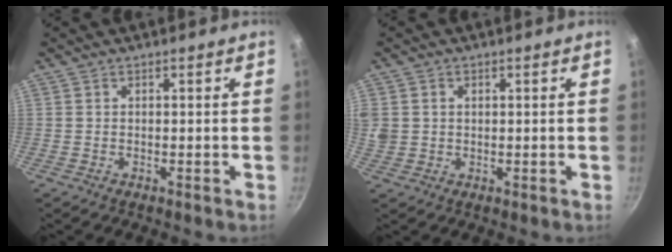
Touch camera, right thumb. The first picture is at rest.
{"total": 5.4, "force": [1.0, 4.6, 2.5], "torque": [-0.049, 0.005, 0.026]}